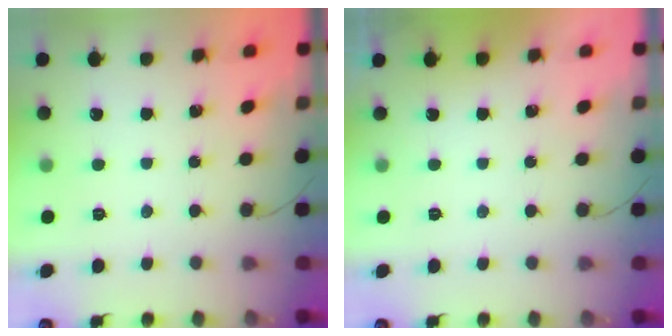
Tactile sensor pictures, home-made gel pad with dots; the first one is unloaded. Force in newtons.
{"total": 0.0}